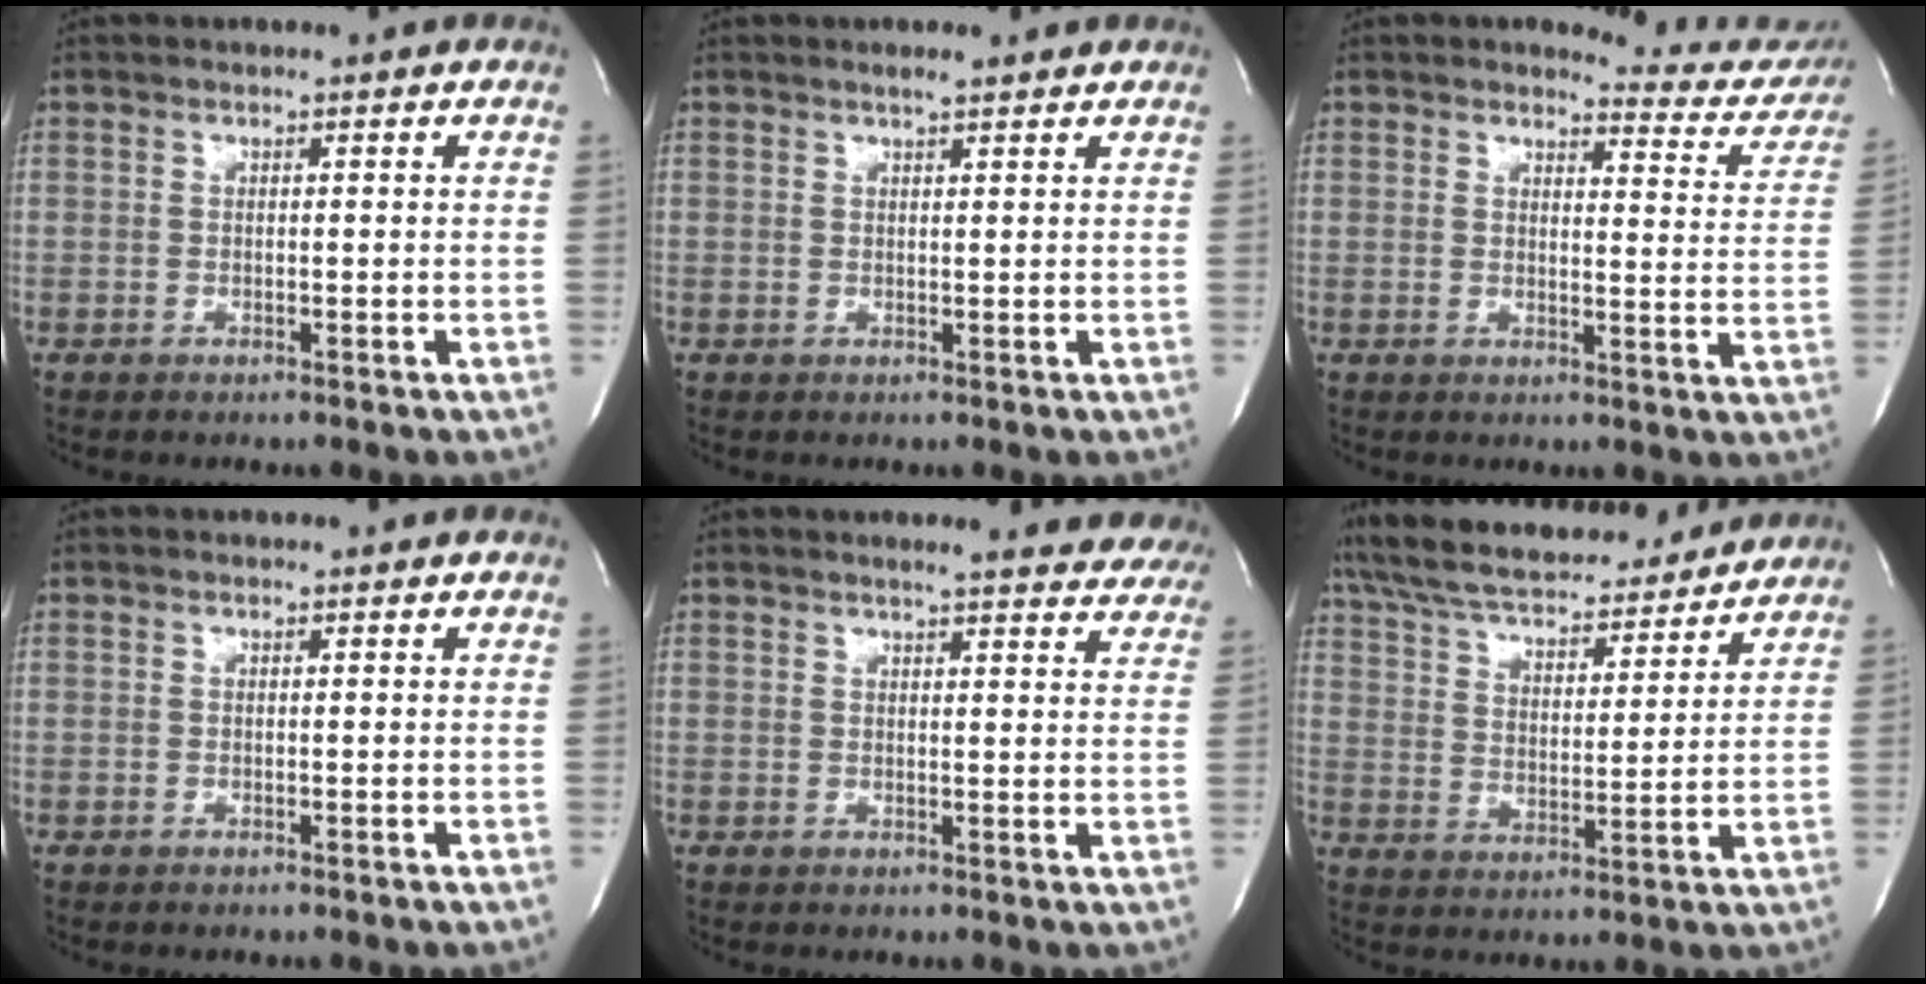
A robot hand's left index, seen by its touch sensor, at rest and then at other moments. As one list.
[{"total": 2.2, "force": [1.8, 0.3, 1.2], "torque": [-0.021, 0.009, 0.026]}, {"total": 9.7, "force": [9.5, 1.9, 0.6], "torque": [0.018, -0.059, 0.081]}, {"total": 0.0}, {"total": 13.4, "force": [12.4, 2.3, 4.5], "torque": [-0.038, -0.011, 0.127]}, {"total": 20.4, "force": [18.2, 4.6, 7.8], "torque": [-0.145, 0.026, 0.280]}]